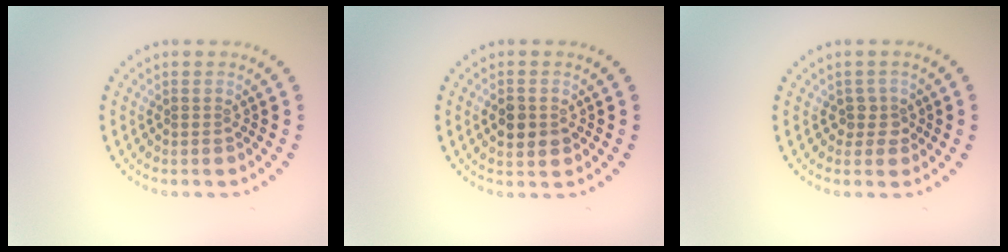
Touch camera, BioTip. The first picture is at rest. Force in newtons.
{"total": 2.9, "press": 2.9, "slide": 0.2}
{"total": 1.5, "press": 1.2, "slide": 0.9}